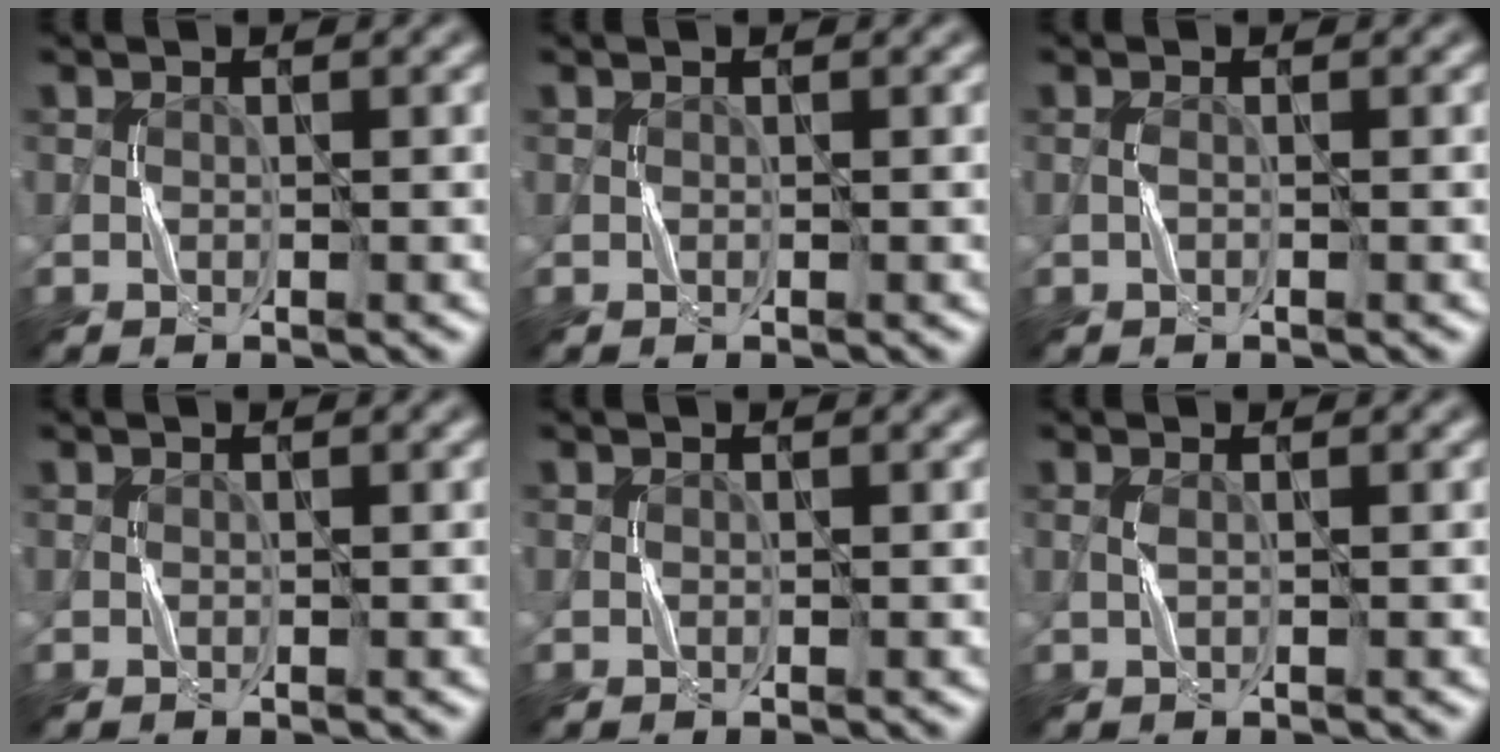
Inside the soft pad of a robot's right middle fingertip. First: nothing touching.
{"total": 0.0}
{"total": 0.5, "force": [-0.2, 0.1, 0.5], "torque": [-0.014, 0.001, -0.005]}
{"total": 0.0}
{"total": 0.0}
{"total": 0.6, "force": [0.1, 0.1, 0.6], "torque": [-0.016, 0.004, 0.002]}